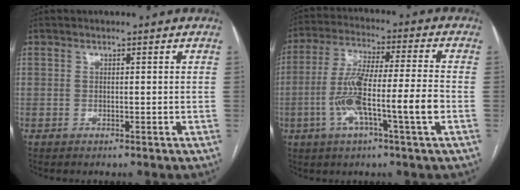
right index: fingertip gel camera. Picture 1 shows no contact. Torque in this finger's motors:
{"motor_torque": [1.44, 0.09, 0.60, 0.21]}